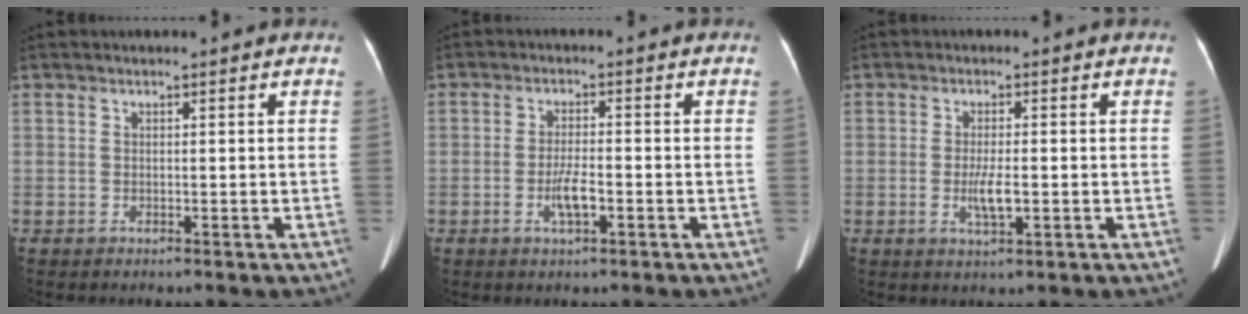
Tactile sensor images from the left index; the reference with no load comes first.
{"total": 3.6, "force": [-1.4, 0.7, 3.3], "torque": [-0.065, 0.000, -0.025]}
{"total": 3.4, "force": [-0.7, 0.7, 3.3], "torque": [-0.069, -0.004, -0.010]}